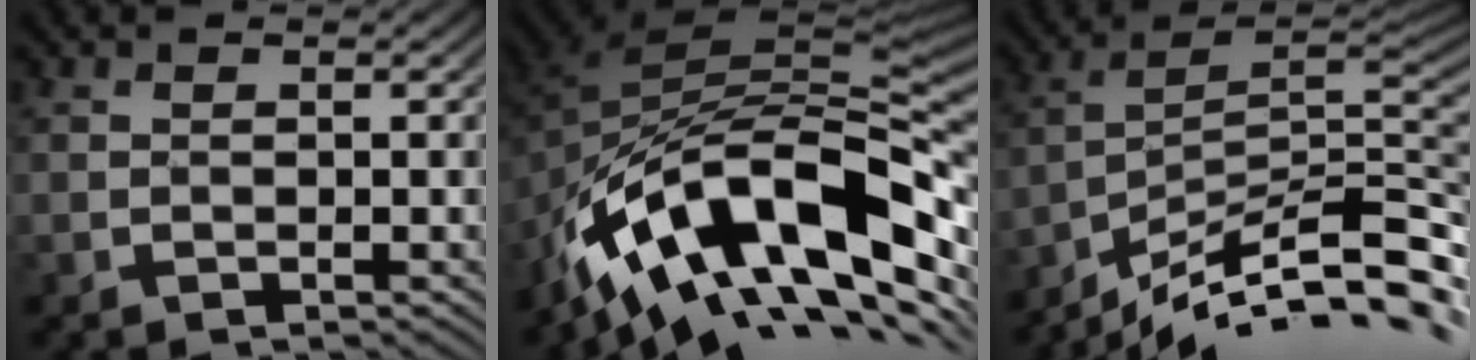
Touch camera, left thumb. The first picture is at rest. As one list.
[{"total": 16.1, "force": [-6.7, 7.7, 12.4], "torque": [-0.218, -0.009, -0.121]}, {"total": 12.9, "force": [-8.9, 2.5, 8.9], "torque": [-0.156, 0.008, -0.146]}]